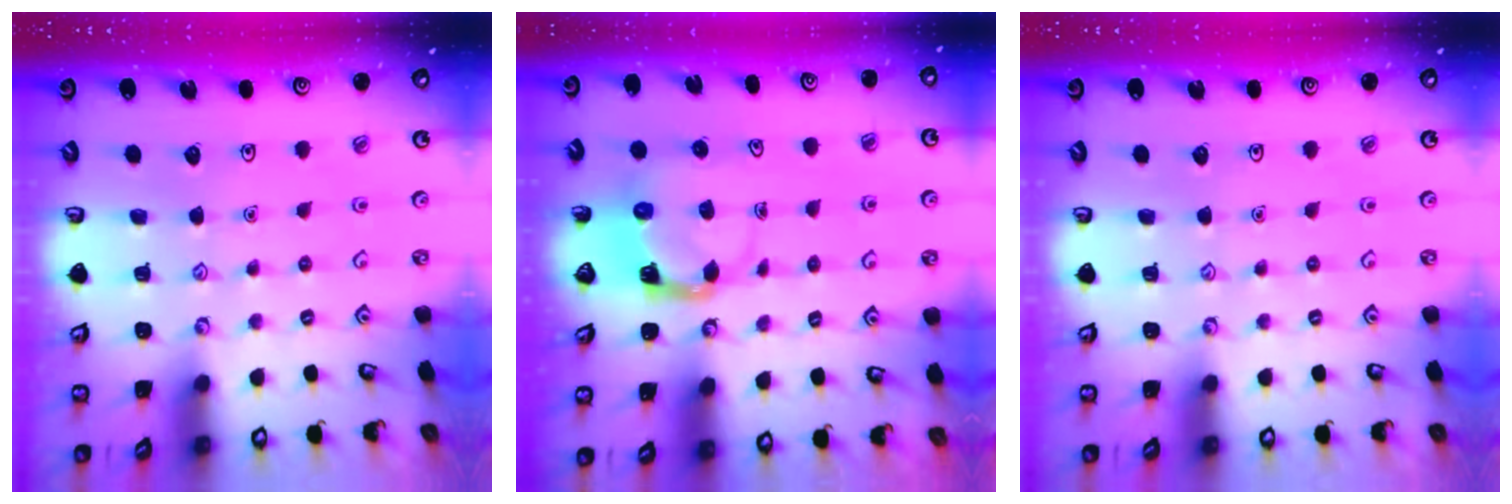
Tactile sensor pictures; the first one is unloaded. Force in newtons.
{"total": 3.9, "press": 3.9, "slide": 0.6}
{"total": 0.0}